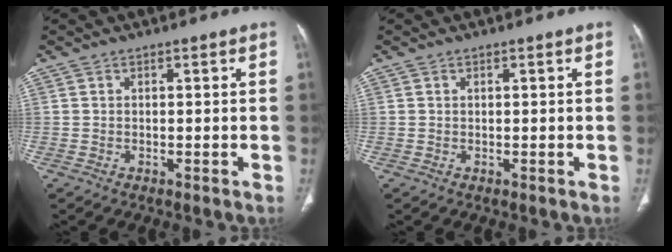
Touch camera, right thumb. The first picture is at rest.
{"total": 0.0}